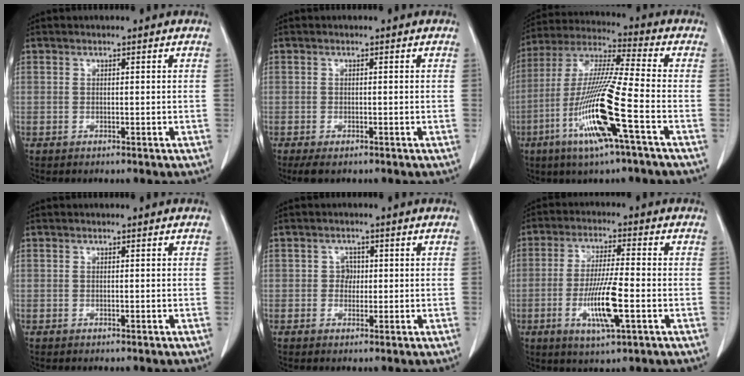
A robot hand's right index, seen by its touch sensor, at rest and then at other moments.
{"total": 2.3, "force": [-1.6, 0.8, 1.5], "torque": [-0.030, -0.007, -0.022]}
{"total": 16.2, "force": [-6.1, -0.3, 15.0], "torque": [-0.312, -0.019, -0.120]}
{"total": 0.0}
{"total": 1.8, "force": [0.1, 1.6, 0.9], "torque": [-0.009, 0.004, -0.002]}
{"total": 9.4, "force": [-2.8, 0.8, 9.0], "torque": [-0.172, -0.012, -0.052]}